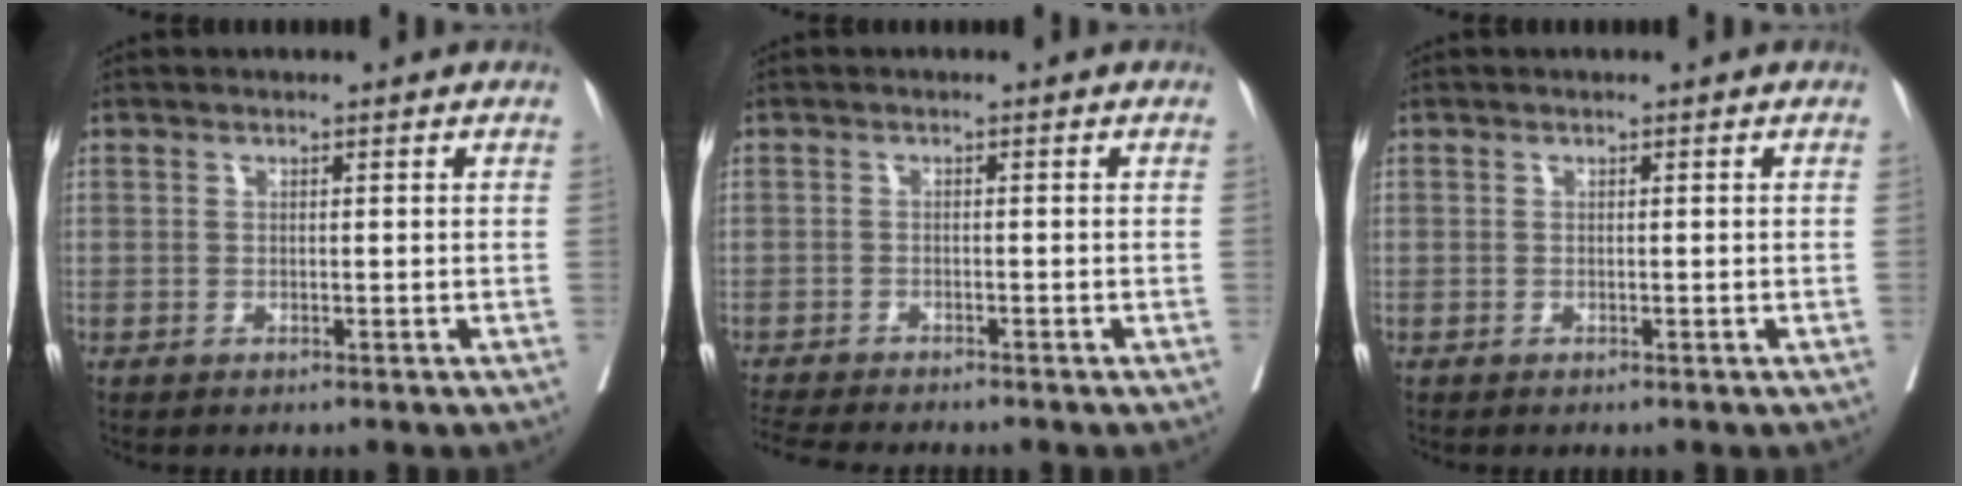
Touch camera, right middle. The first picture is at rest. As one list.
[{"total": 7.7, "force": [-7.0, 0.7, 3.2], "torque": [-0.047, -0.012, -0.109]}, {"total": 0.0}]